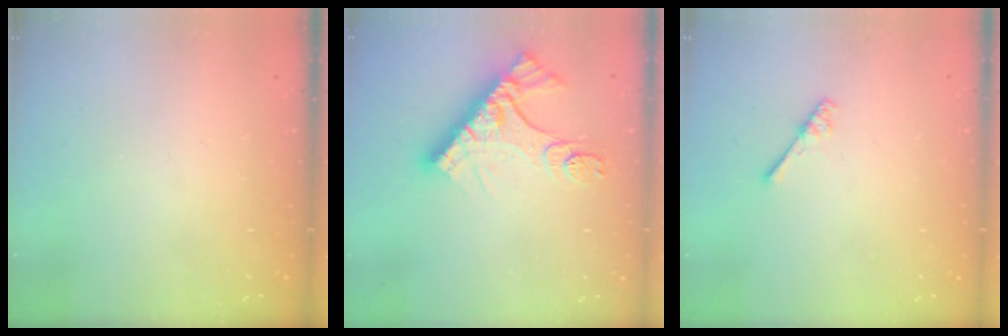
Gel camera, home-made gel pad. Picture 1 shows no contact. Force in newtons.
{"total": 14.3, "press": 14.3, "slide": 1.2}
{"total": 2.9, "press": 2.9, "slide": 0.4}